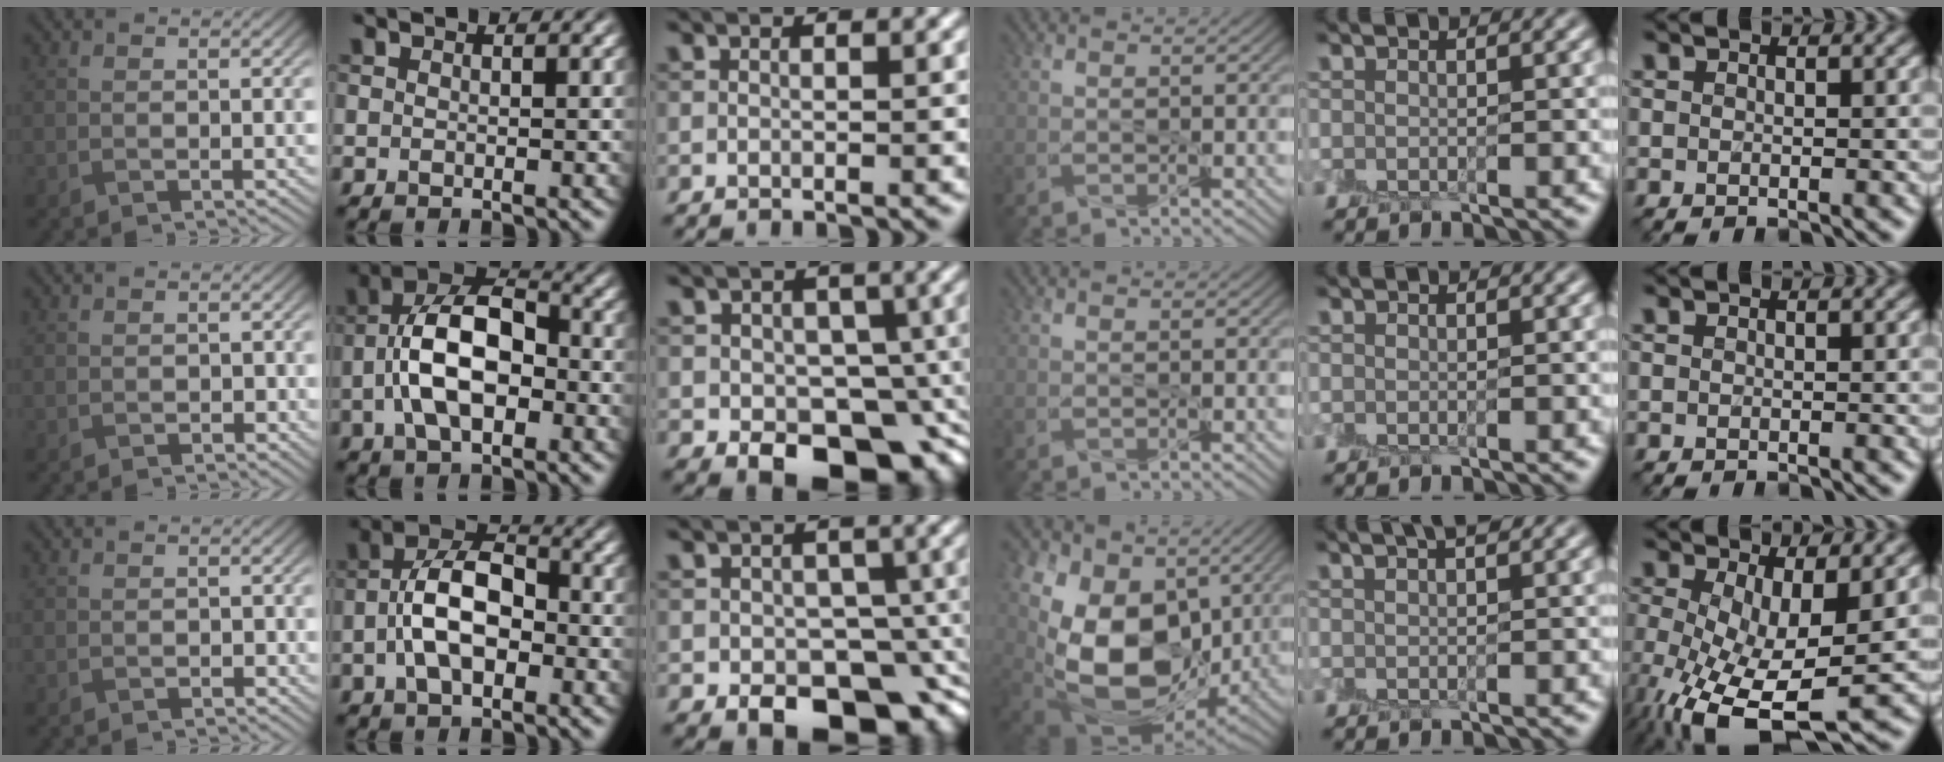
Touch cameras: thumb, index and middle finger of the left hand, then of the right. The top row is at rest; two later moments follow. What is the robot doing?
{"motion": "peel", "object": "lint roller sheet"}